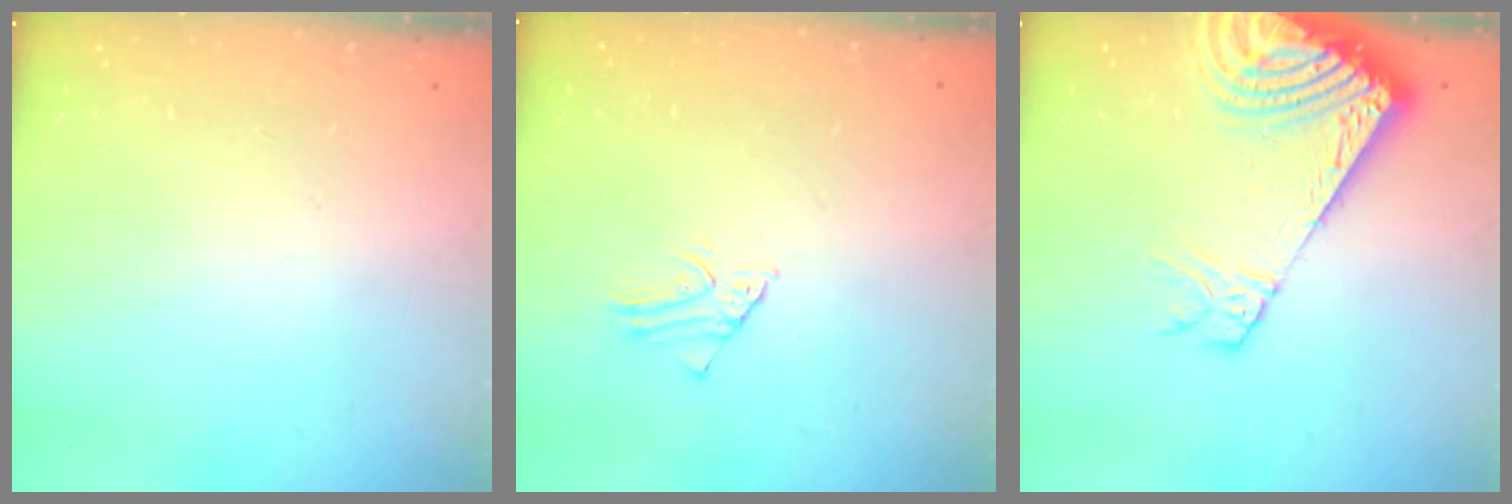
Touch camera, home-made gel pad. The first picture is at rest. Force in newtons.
{"total": 1.5, "press": 1.5, "slide": 0.1}
{"total": 15.1, "press": 15.0, "slide": 1.8}